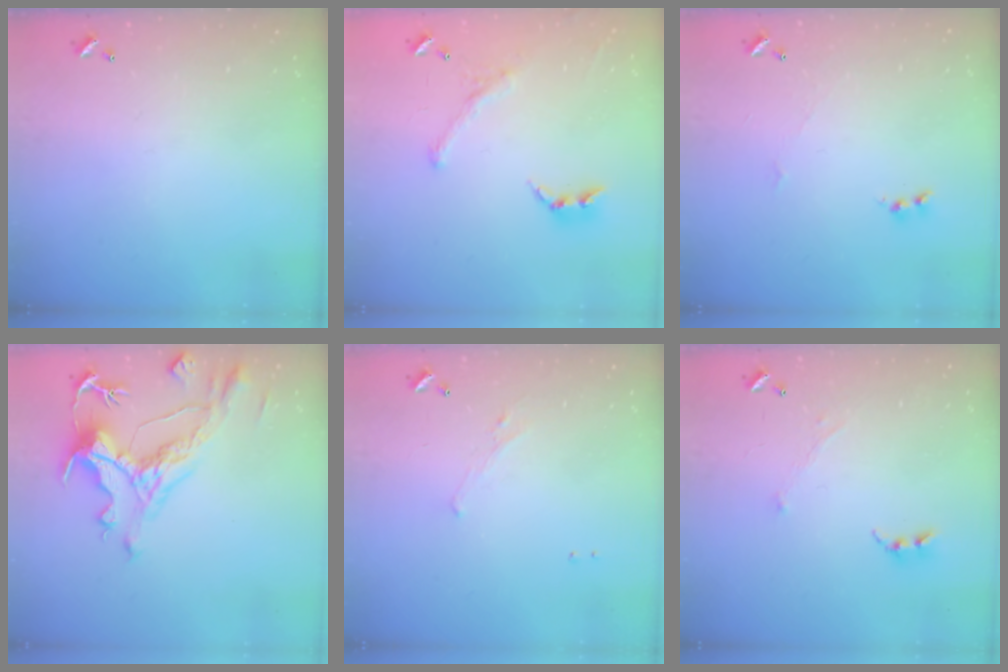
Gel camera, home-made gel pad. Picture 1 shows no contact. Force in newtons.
{"total": 1.2, "press": 0.5, "slide": 1.1}
{"total": 1.6, "press": 1.5, "slide": 0.4}
{"total": 4.6, "press": 4.2, "slide": 1.8}
{"total": 1.2, "press": 0.9, "slide": 0.8}
{"total": 0.7, "press": 0.0, "slide": 0.7}